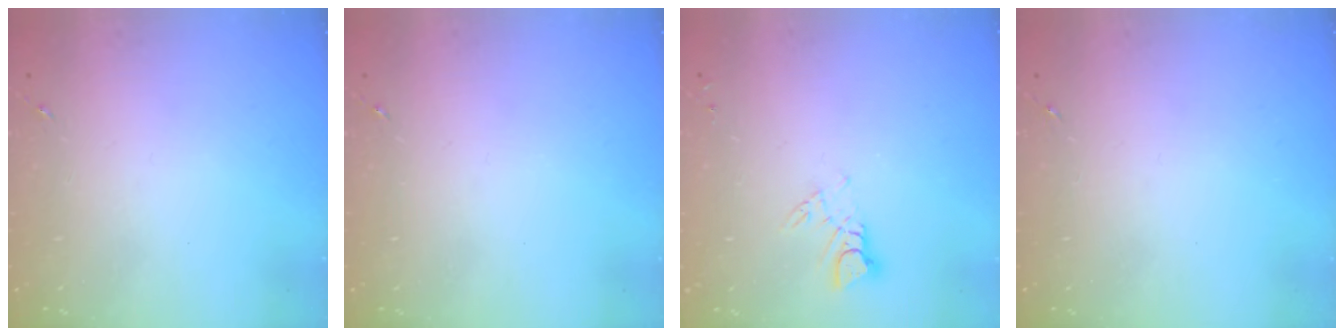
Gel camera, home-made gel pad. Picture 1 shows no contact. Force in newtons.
{"total": 0.0}
{"total": 4.5, "press": 4.5, "slide": 0.5}
{"total": 0.0}